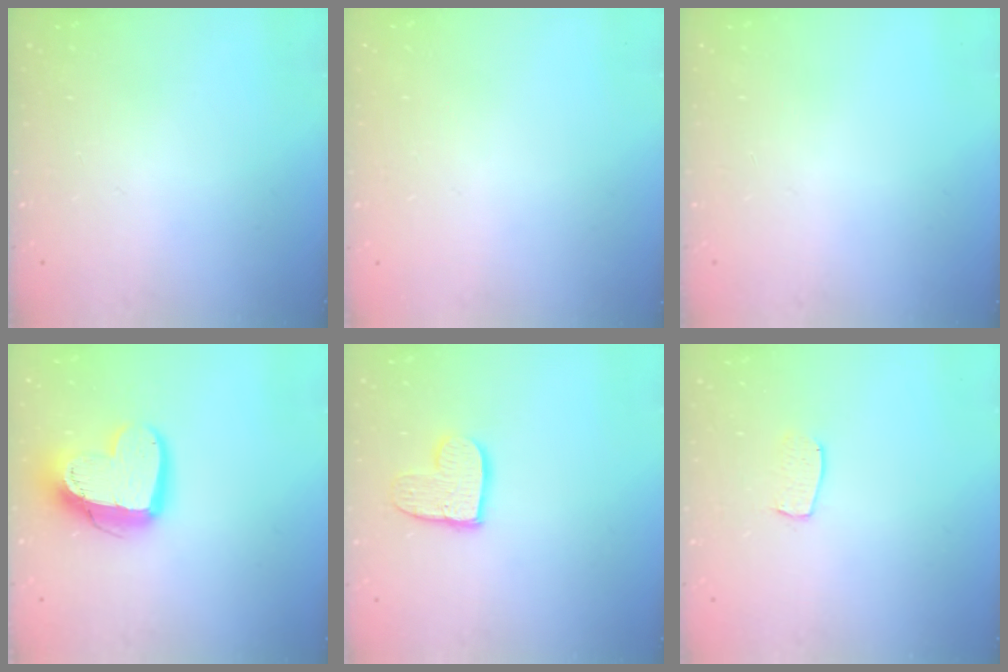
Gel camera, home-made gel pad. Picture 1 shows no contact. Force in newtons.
{"total": 0.0}
{"total": 0.0}
{"total": 15.6, "press": 15.5, "slide": 1.6}
{"total": 10.1, "press": 10.0, "slide": 0.5}
{"total": 6.1, "press": 6.1, "slide": 0.3}